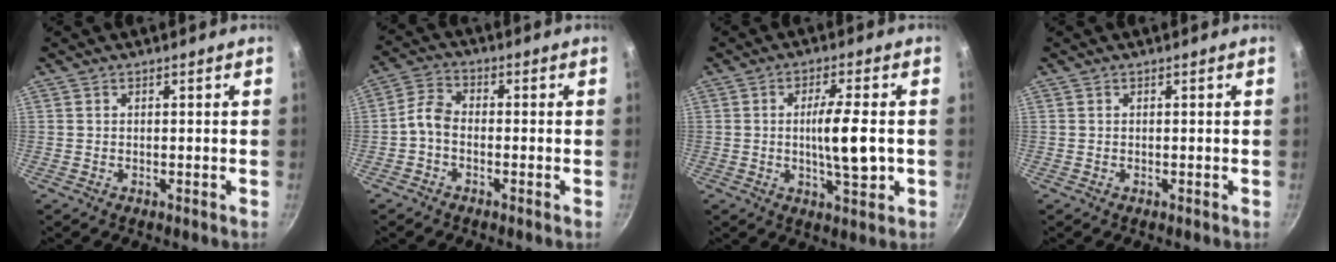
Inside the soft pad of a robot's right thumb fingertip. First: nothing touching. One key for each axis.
{"total": 4.2, "fx": -1.6, "fy": 2.7, "fz": 2.8, "tx": -0.062, "ty": 0.028, "tz": -0.044}
{"total": 8.9, "fx": -0.6, "fy": 2.0, "fz": 8.7, "tx": -0.145, "ty": 0.003, "tz": -0.011}
{"total": 0.0}